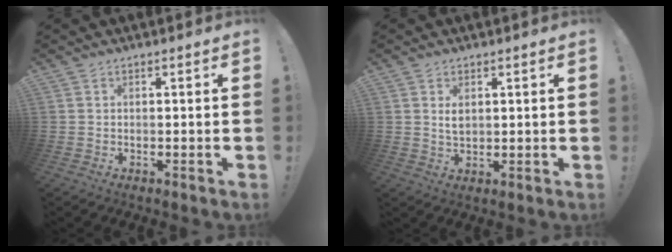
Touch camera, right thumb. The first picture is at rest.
{"total": 2.9, "force": [1.0, 1.7, 2.1], "torque": [-0.024, -0.006, 0.014]}